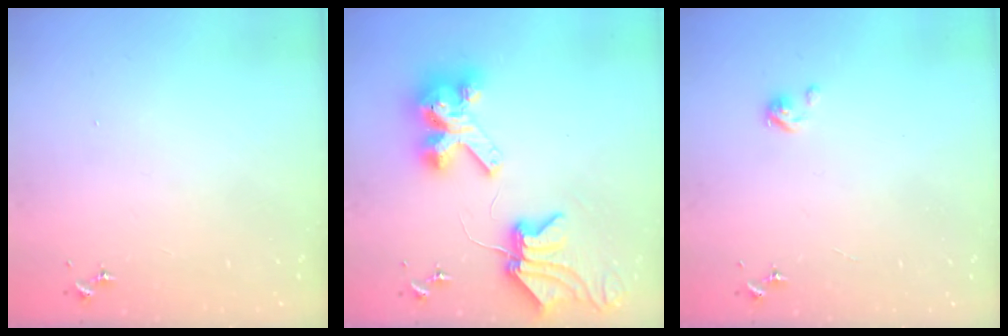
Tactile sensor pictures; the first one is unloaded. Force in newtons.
{"total": 12.7, "press": 12.6, "slide": 1.6}
{"total": 2.9, "press": 2.9, "slide": 0.2}